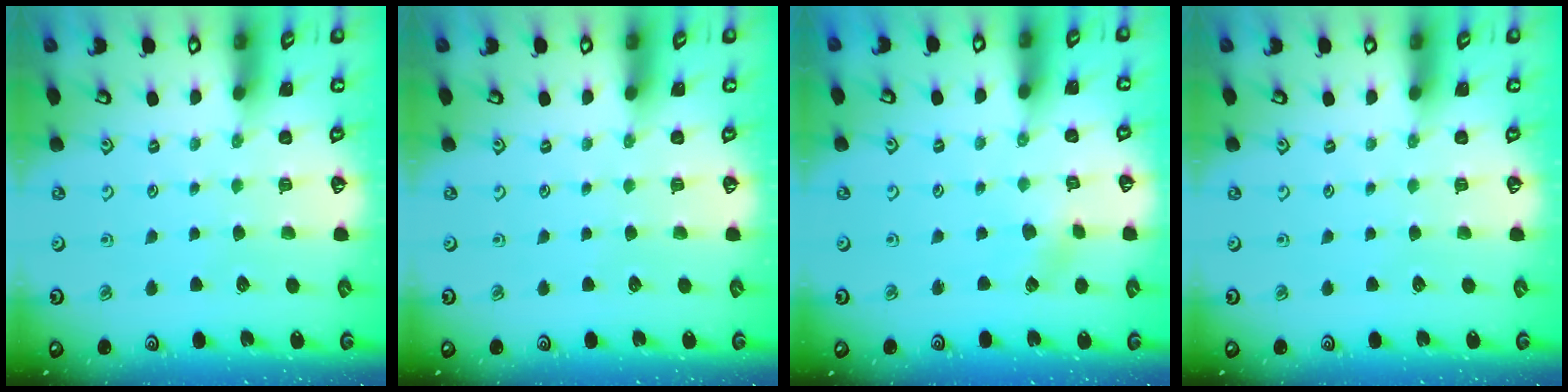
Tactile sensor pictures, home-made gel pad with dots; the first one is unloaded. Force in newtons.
{"total": 0.0}
{"total": 2.0, "press": 1.9, "slide": 0.6}
{"total": 0.0}